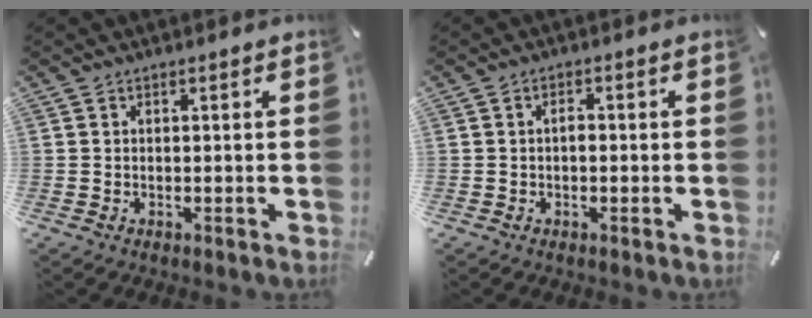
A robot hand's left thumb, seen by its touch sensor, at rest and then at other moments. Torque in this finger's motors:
{"motor_torque": [0.30, 0.23, 0.11, -0.07, 0.05]}